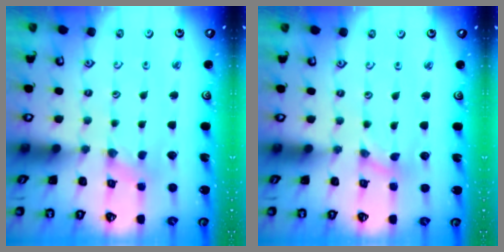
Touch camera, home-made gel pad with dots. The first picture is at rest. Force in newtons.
{"total": 0.0}